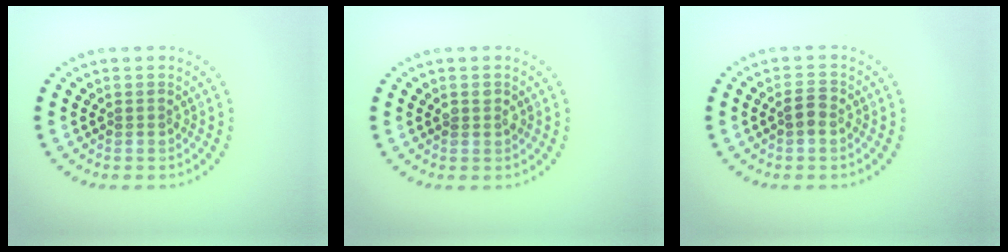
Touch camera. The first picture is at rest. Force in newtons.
{"total": 1.1, "press": 1.0, "slide": 0.2}
{"total": 1.6, "press": 1.6, "slide": 0.4}